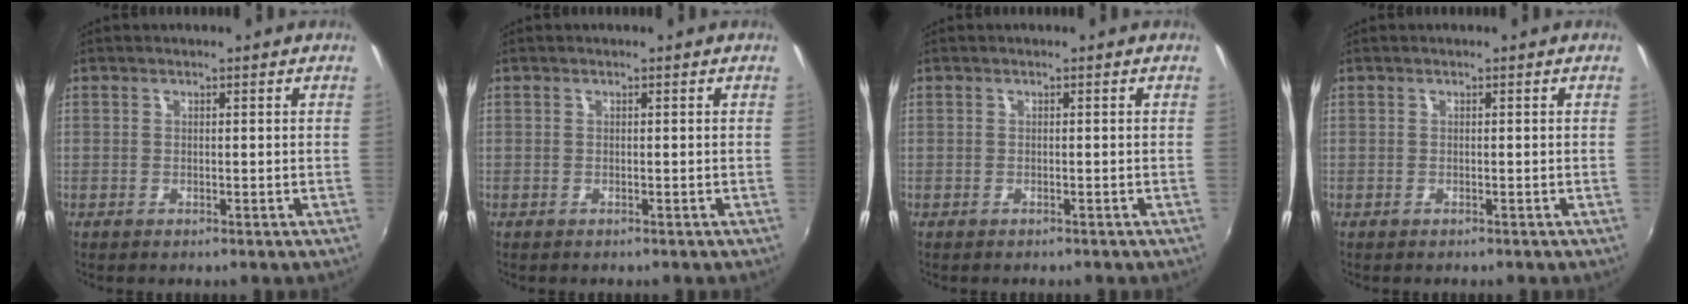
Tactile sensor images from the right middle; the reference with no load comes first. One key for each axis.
{"total": 0.0}
{"total": 0.5, "fx": -0.5, "fy": 0.1, "fz": 0.2, "tx": -0.003, "ty": 0.001, "tz": -0.006}
{"total": 0.0}